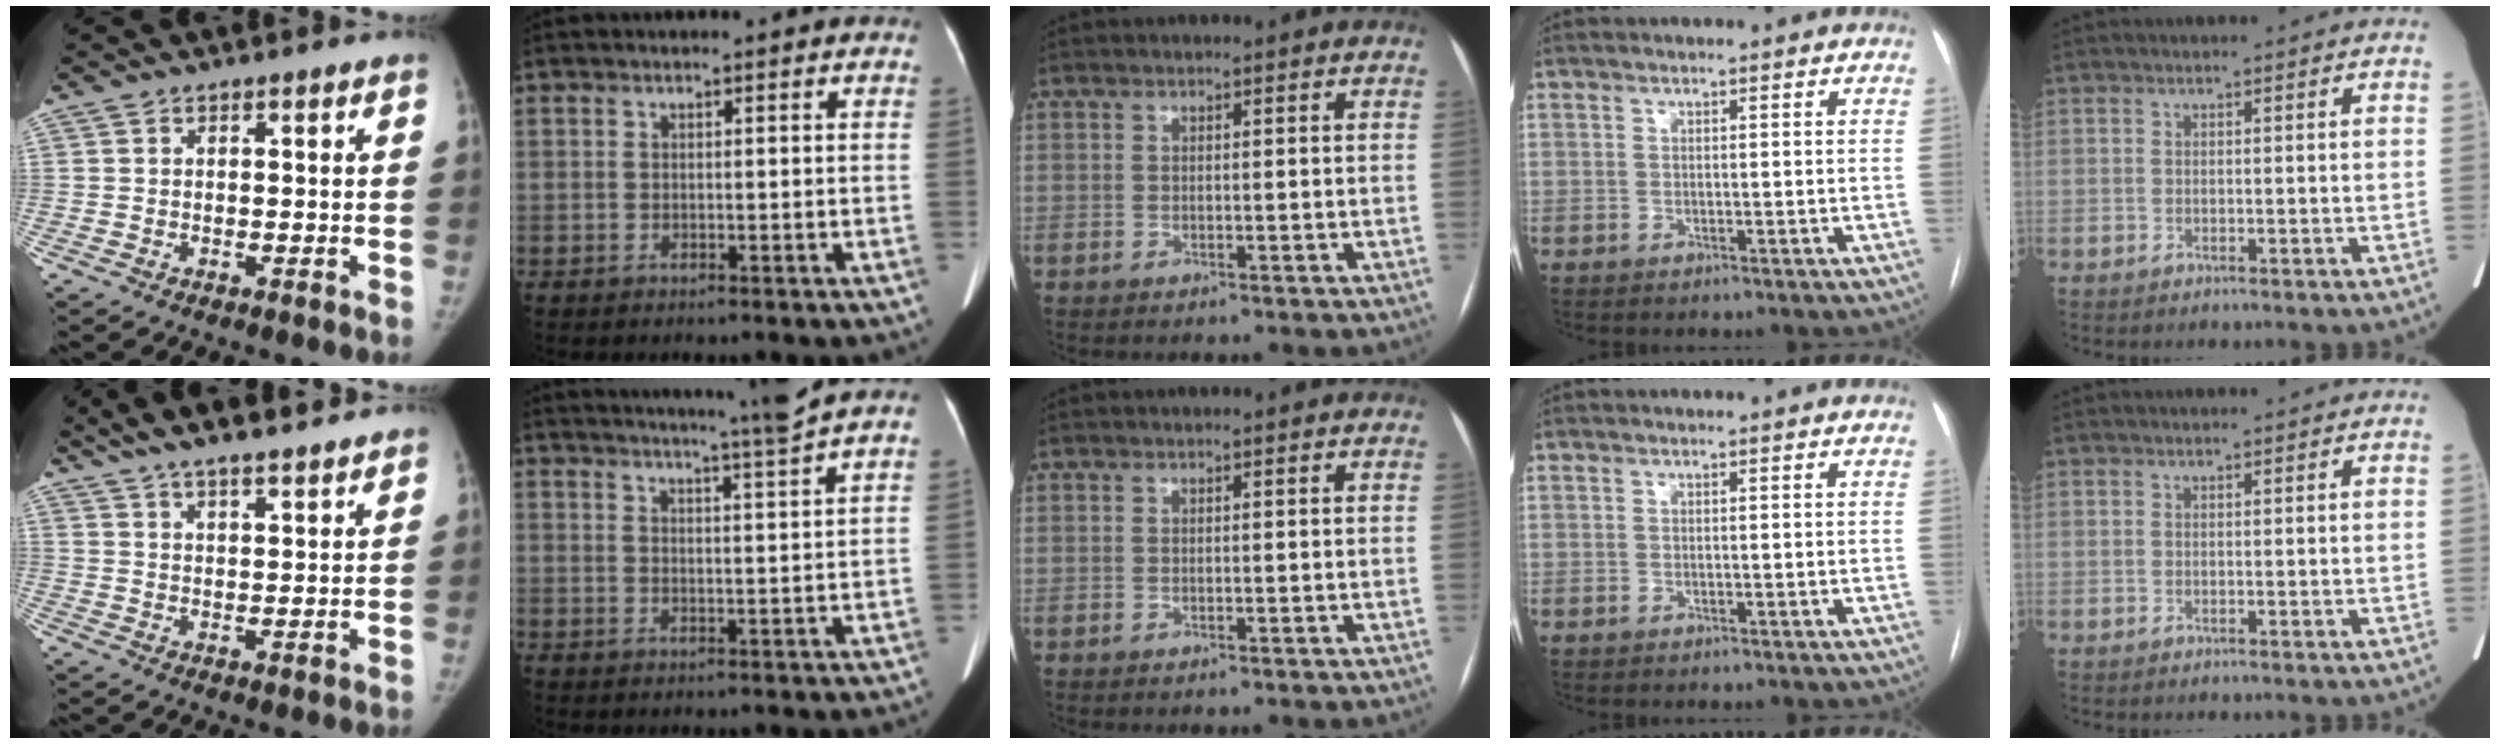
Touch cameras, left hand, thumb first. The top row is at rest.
{"thumb": {"total": 14.3, "force": [11.5, 3.4, 7.8], "torque": [-0.113, -0.012, 0.183]}, "index": {"total": 9.2, "force": [8.1, -2.7, 3.4], "torque": [-0.053, -0.028, 0.113]}}